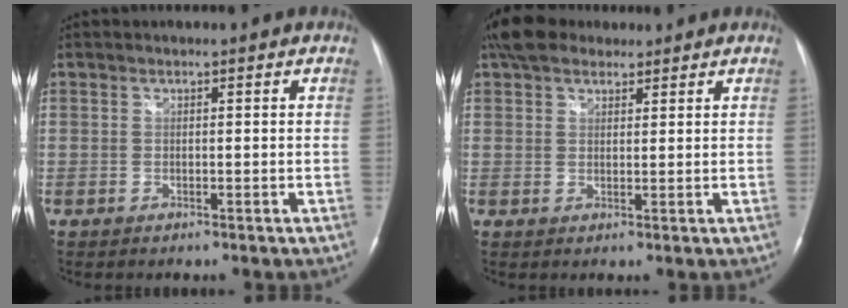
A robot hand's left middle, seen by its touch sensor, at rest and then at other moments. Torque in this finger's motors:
{"motor_torque": [0.51, -0.39, 0.08, 0.05]}